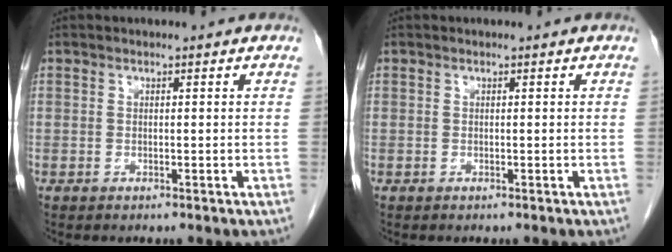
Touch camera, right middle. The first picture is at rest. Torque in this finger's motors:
{"motor_torque": [0.02, -0.01, -0.01, -0.01]}